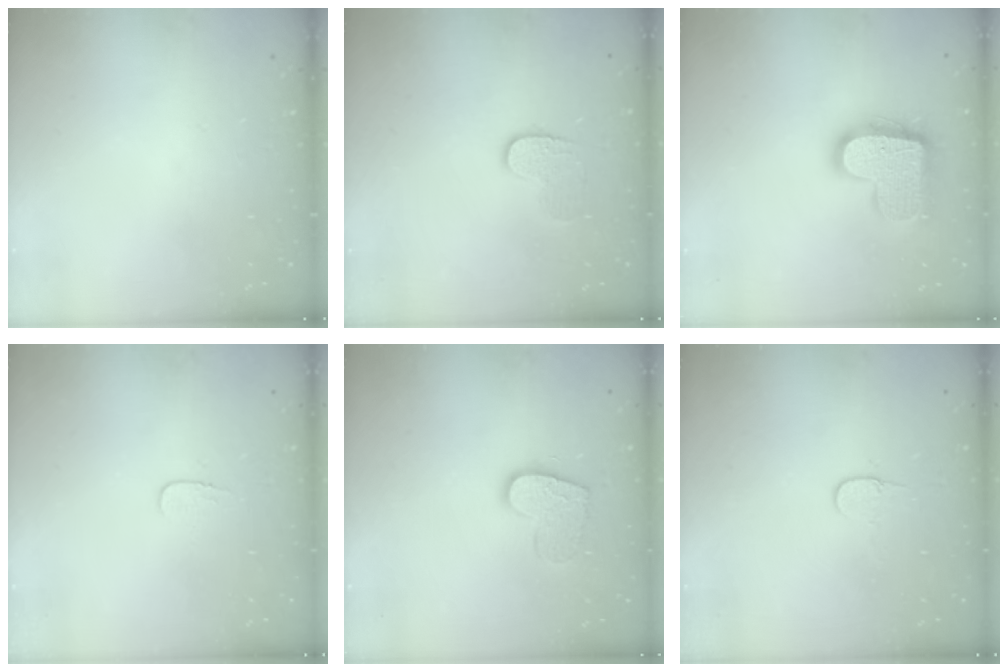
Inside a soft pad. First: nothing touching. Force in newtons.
{"total": 6.2, "press": 6.2, "slide": 0.3}
{"total": 17.4, "press": 17.4, "slide": 0.9}
{"total": 3.4, "press": 3.4, "slide": 0.4}
{"total": 11.7, "press": 11.7, "slide": 0.8}
{"total": 3.2, "press": 3.2, "slide": 0.3}